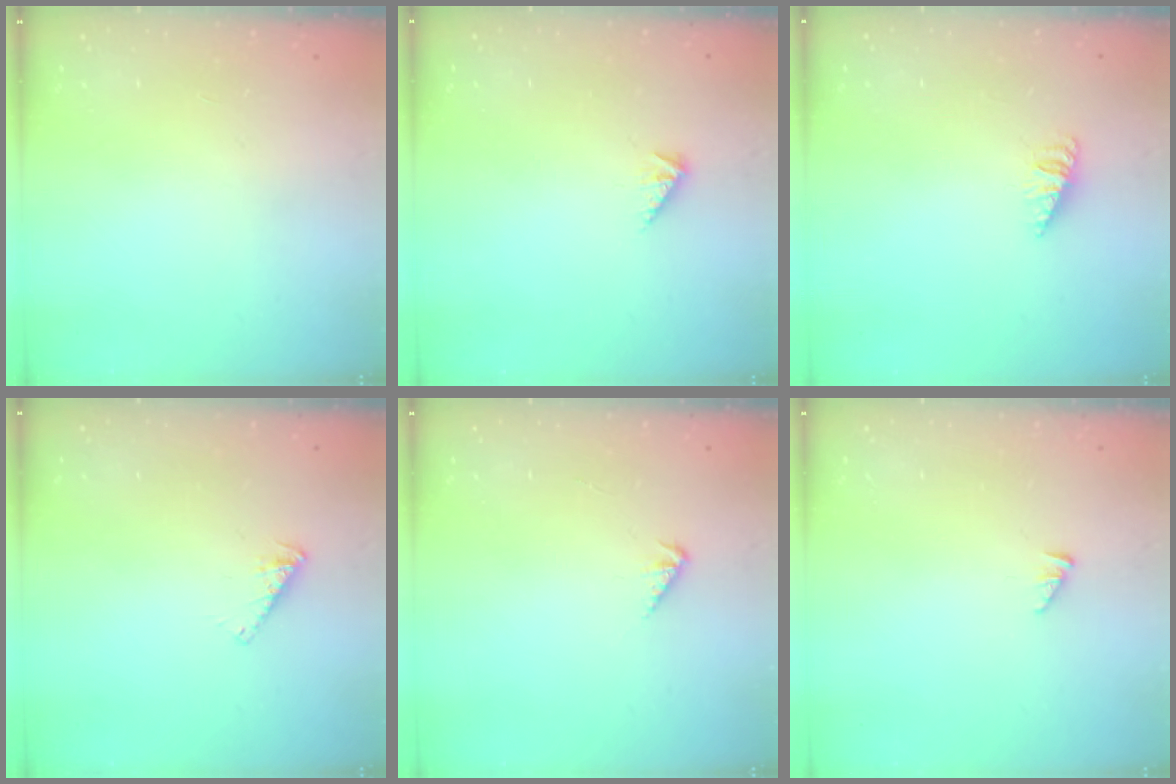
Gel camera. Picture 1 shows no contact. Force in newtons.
{"total": 2.8, "press": 2.7, "slide": 0.4}
{"total": 1.8, "press": 1.8, "slide": 0.4}
{"total": 2.9, "press": 2.9, "slide": 0.1}
{"total": 2.1, "press": 2.1, "slide": 0.2}
{"total": 1.7, "press": 1.7, "slide": 0.3}